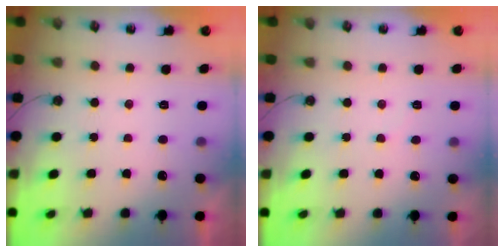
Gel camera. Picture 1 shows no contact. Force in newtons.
{"total": 3.7, "press": 3.7, "slide": 0.6}